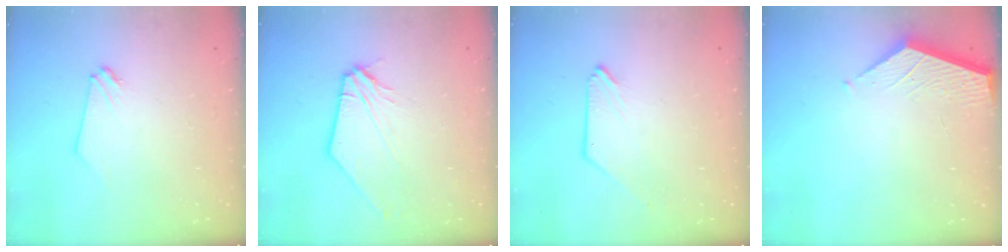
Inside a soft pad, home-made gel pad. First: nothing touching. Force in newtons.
{"total": 5.7, "press": 5.6, "slide": 0.9}
{"total": 0.0}
{"total": 1.9, "press": 1.9, "slide": 0.2}